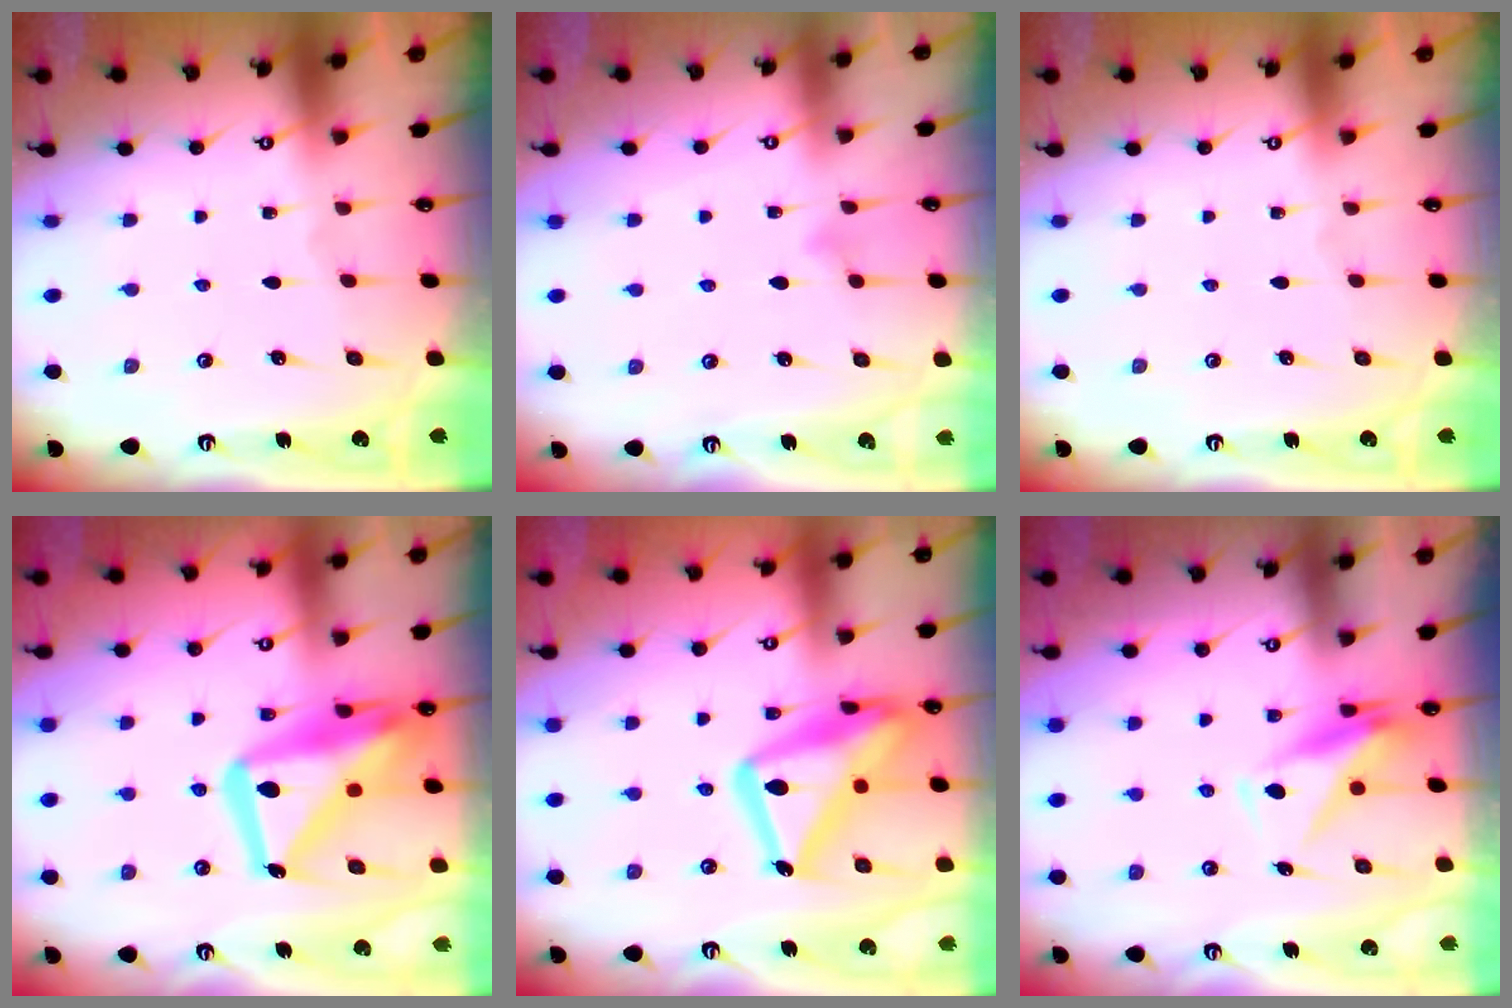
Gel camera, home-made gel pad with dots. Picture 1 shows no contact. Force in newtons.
{"total": 3.8, "press": 3.8, "slide": 0.4}
{"total": 0.0}
{"total": 21.7, "press": 21.6, "slide": 2.0}
{"total": 21.3, "press": 21.3, "slide": 1.7}
{"total": 10.4, "press": 10.3, "slide": 1.7}